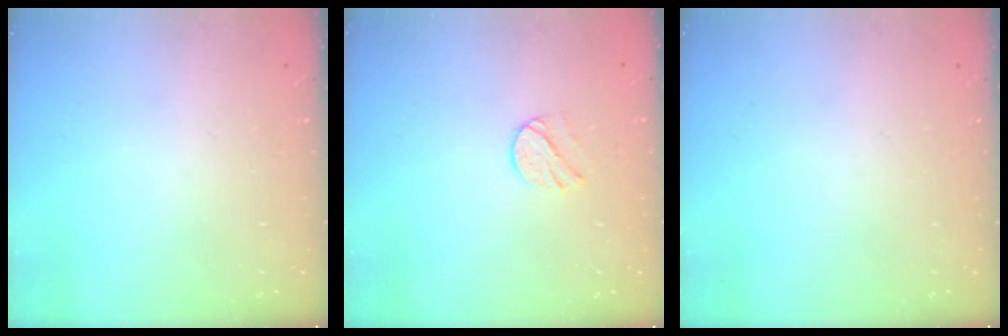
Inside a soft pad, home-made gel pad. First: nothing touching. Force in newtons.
{"total": 5.5, "press": 5.4, "slide": 0.6}
{"total": 0.0}